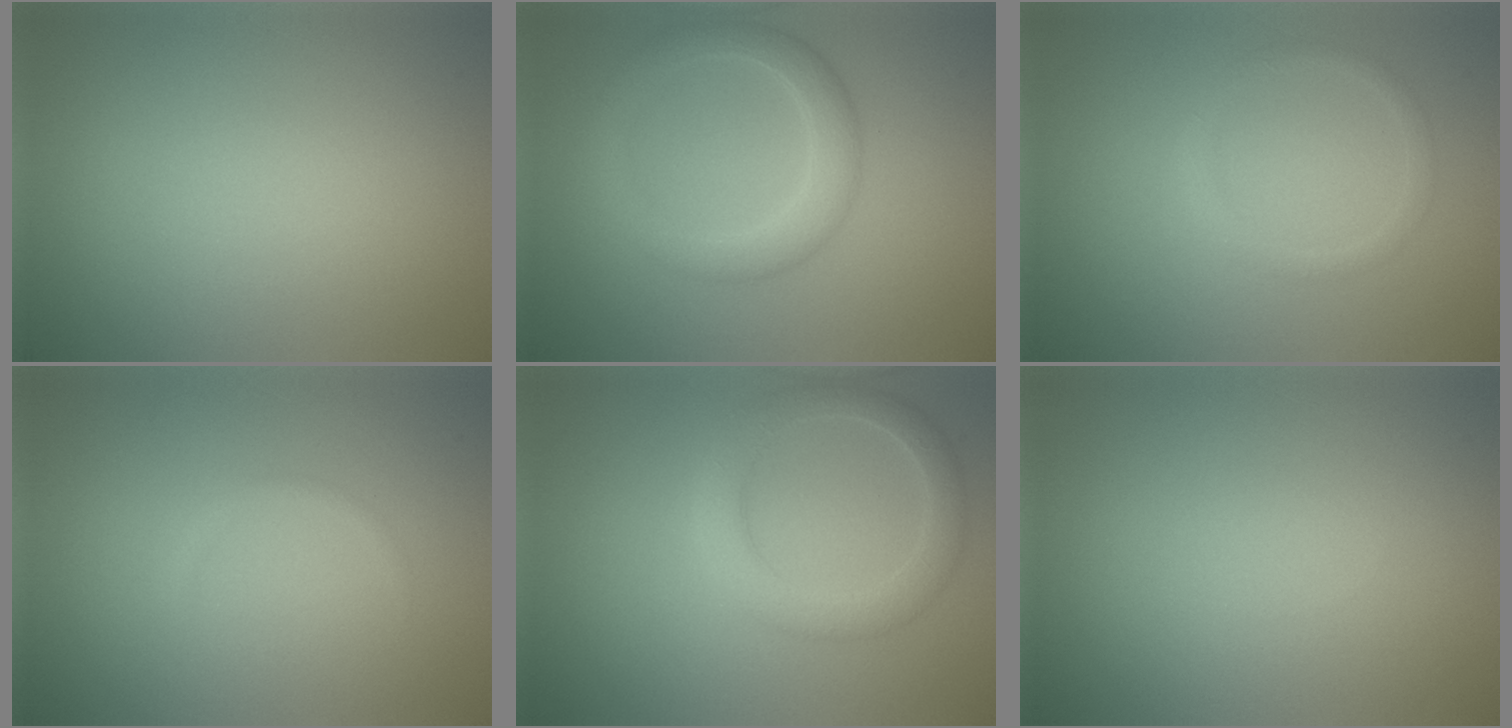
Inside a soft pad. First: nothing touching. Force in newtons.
{"total": 3.4, "press": 3.4, "slide": 0.1}
{"total": 1.3, "press": 1.2, "slide": 0.0}
{"total": 0.5, "press": 0.5, "slide": 0.0}
{"total": 3.2, "press": 3.2, "slide": 0.0}
{"total": 0.0}